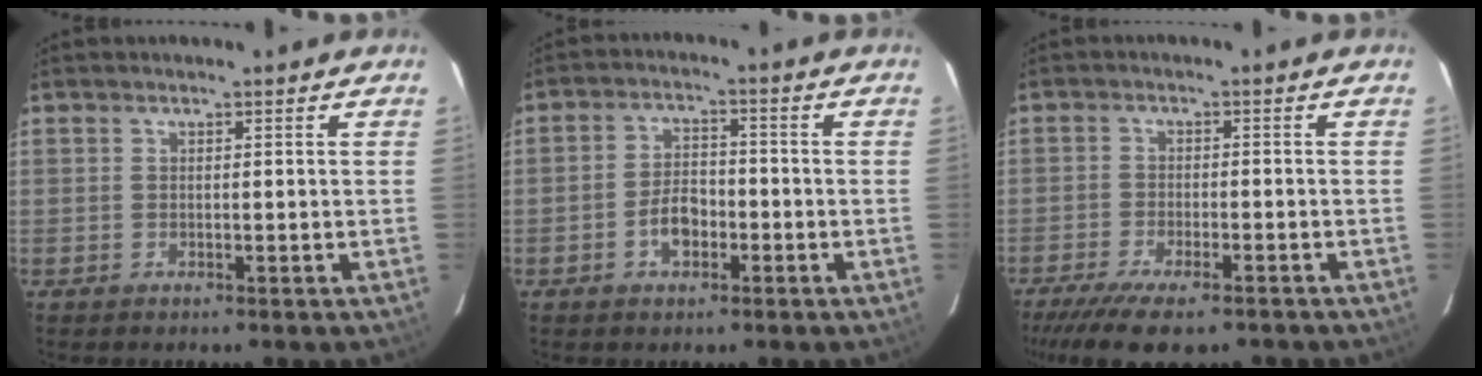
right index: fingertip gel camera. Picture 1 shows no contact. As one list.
[{"total": 5.5, "force": [-2.4, 3.2, 3.7], "torque": [-0.074, 0.011, -0.038]}, {"total": 12.1, "force": [-9.3, 3.4, 6.9], "torque": [-0.156, -0.037, -0.156]}]